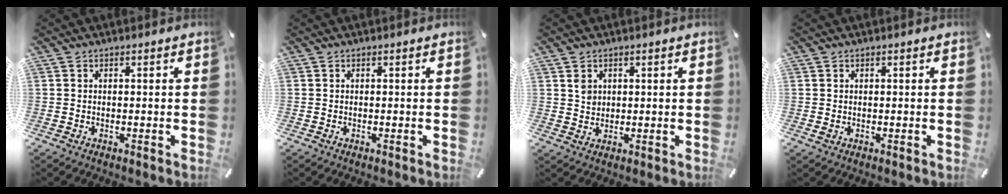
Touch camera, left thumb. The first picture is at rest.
{"total": 0.0}
{"total": 2.9, "force": [1.2, 2.6, 0.8], "torque": [-0.003, -0.003, 0.019]}
{"total": 0.5, "force": [0.1, 0.5, 0.2], "torque": [0.003, -0.001, -0.001]}